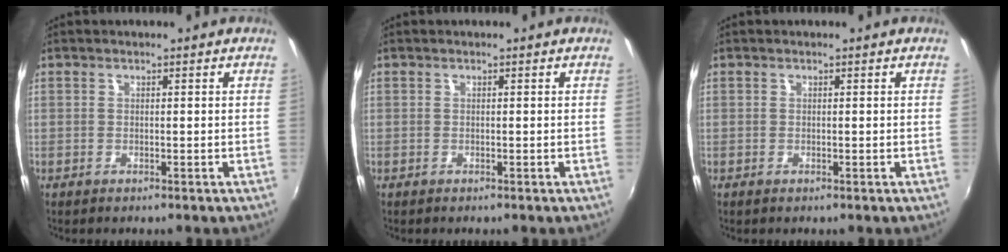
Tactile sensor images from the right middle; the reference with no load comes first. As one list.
[{"total": 0.0}, {"total": 0.0}]